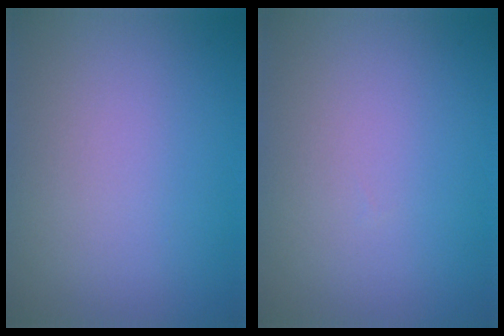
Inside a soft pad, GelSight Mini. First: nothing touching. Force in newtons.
{"total": 0.0}